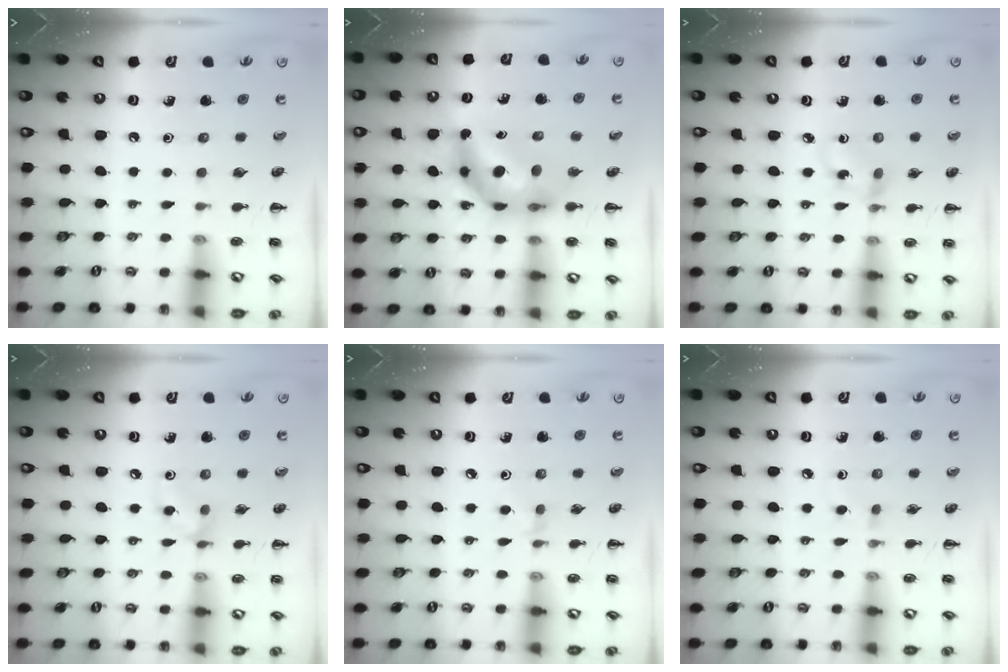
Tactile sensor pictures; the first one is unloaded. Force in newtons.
{"total": 8.5, "press": 8.2, "slide": 2.4}
{"total": 2.9, "press": 2.9, "slide": 0.7}
{"total": 5.0, "press": 4.9, "slide": 0.6}
{"total": 2.2, "press": 2.0, "slide": 0.8}
{"total": 2.0, "press": 1.8, "slide": 0.9}